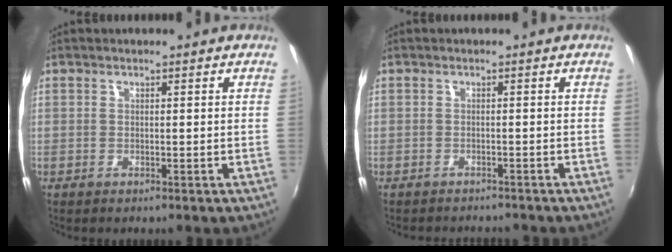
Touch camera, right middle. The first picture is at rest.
{"total": 2.7, "force": [-2.4, 1.2, 0.2], "torque": [-0.011, 0.001, -0.037]}